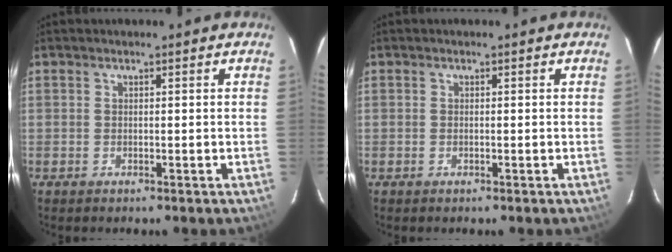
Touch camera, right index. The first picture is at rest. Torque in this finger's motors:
{"motor_torque": [-0.17, 0.14, -0.03, 0.00]}